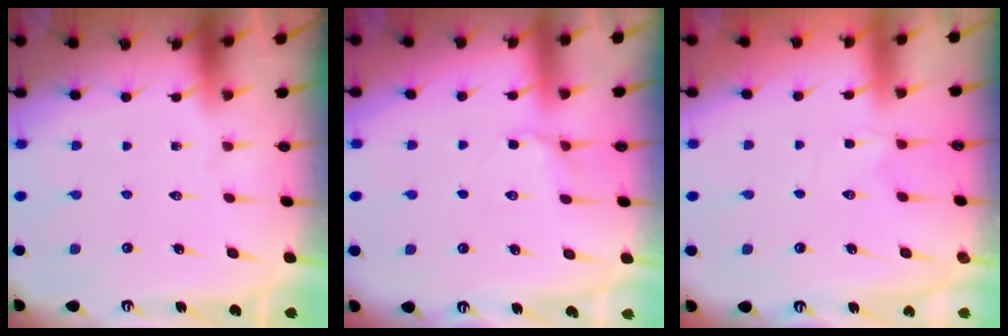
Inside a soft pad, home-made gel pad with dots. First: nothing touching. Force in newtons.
{"total": 4.5, "press": 4.3, "slide": 1.4}
{"total": 1.6, "press": 1.6, "slide": 0.4}